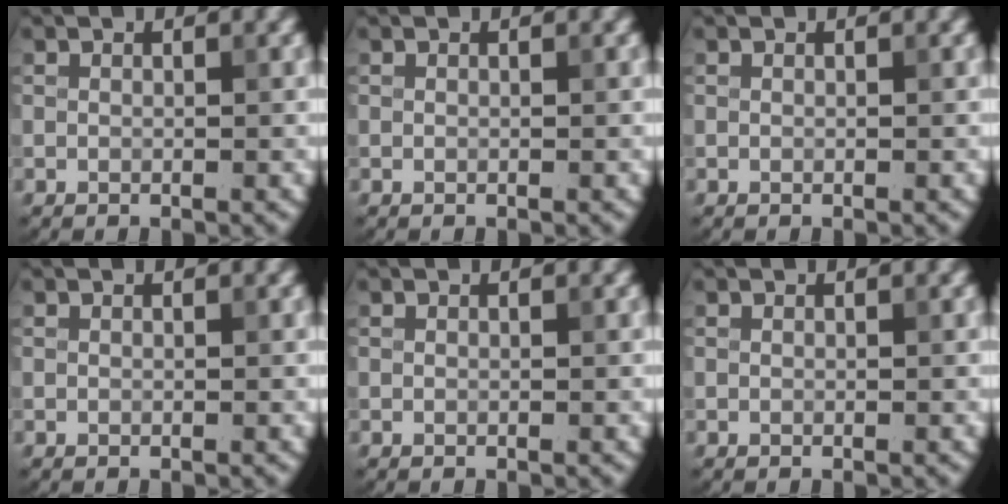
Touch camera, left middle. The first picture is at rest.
{"total": 0.0}
{"total": 0.0}
{"total": 0.0}
{"total": 0.0}
{"total": 0.0}